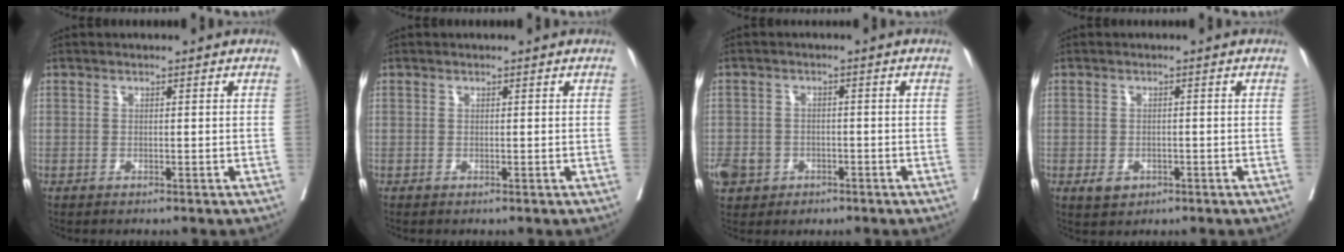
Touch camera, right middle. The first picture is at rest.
{"total": 0.0}
{"total": 7.0, "force": [-3.5, 5.8, 1.9], "torque": [-0.049, 0.007, -0.051]}
{"total": 2.5, "force": [-1.2, 1.8, 1.2], "torque": [-0.022, -0.001, -0.010]}